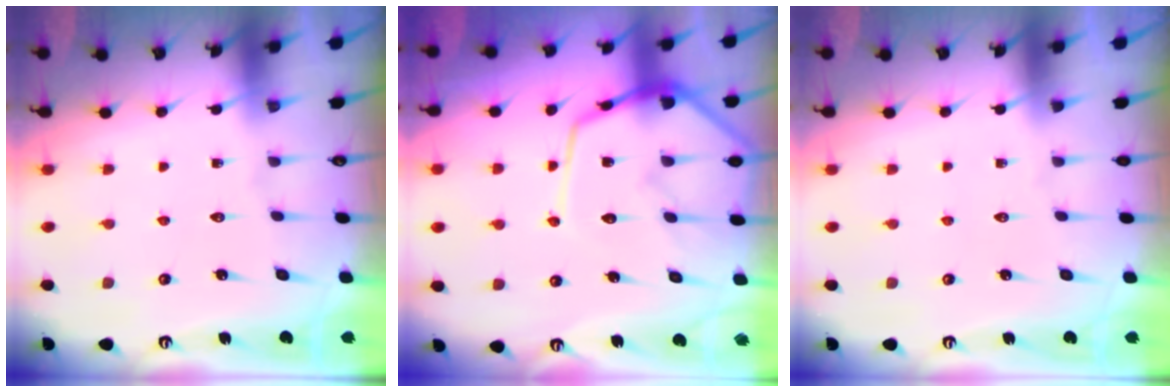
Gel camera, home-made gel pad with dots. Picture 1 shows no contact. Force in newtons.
{"total": 13.8, "press": 13.8, "slide": 1.0}
{"total": 0.0}